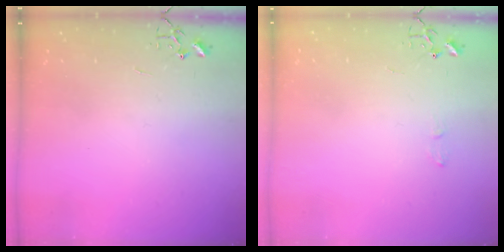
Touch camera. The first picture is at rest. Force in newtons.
{"total": 4.6, "press": 4.6, "slide": 0.7}